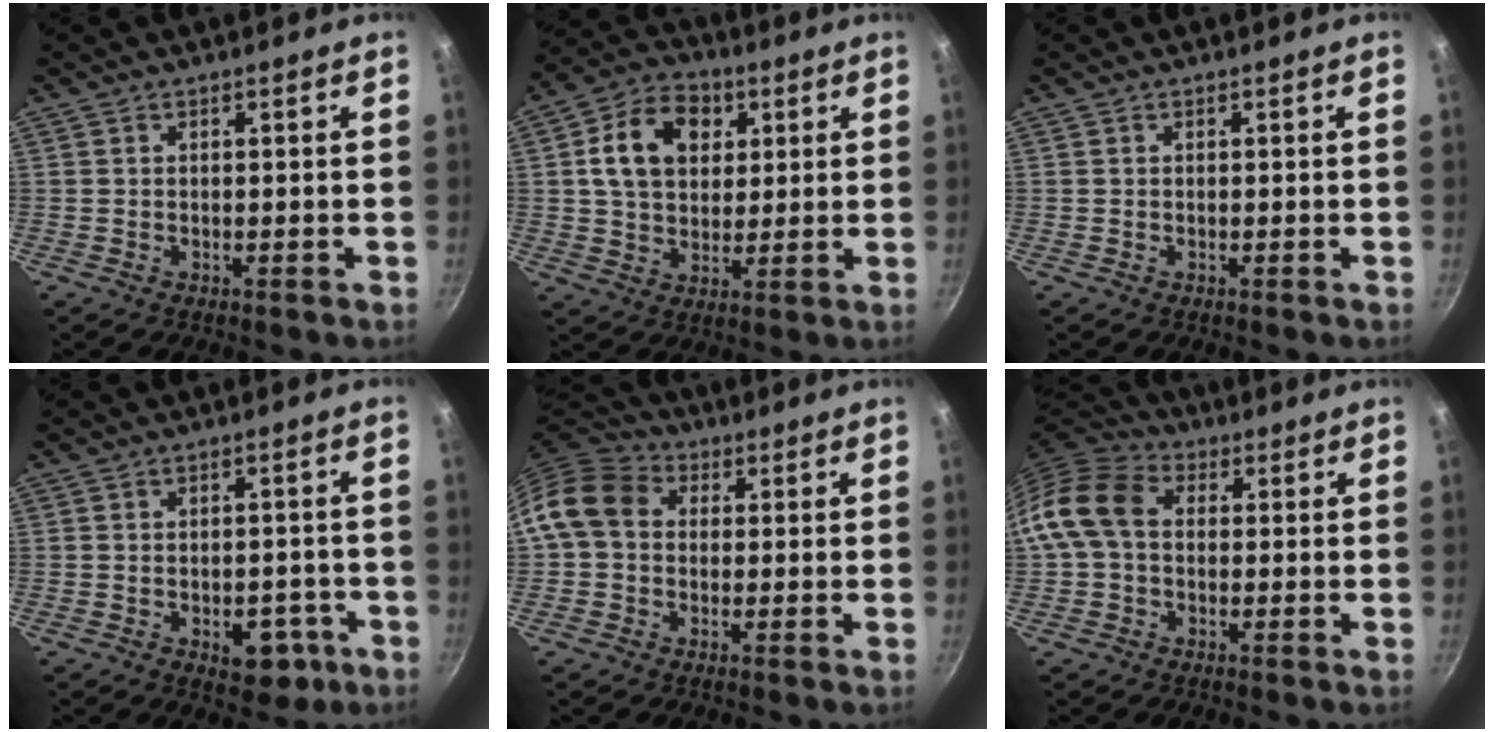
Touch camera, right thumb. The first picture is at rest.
{"total": 13.6, "force": [3.8, 10.0, 8.3], "torque": [-0.118, 0.007, 0.054]}
{"total": 0.0}
{"total": 7.2, "force": [-2.9, 4.4, 4.9], "torque": [-0.033, 0.016, -0.028]}
{"total": 9.6, "force": [1.0, 7.9, 5.4], "torque": [-0.076, 0.022, -0.003]}
{"total": 10.6, "force": [0.6, 7.9, 7.0], "torque": [-0.115, 0.027, -0.010]}